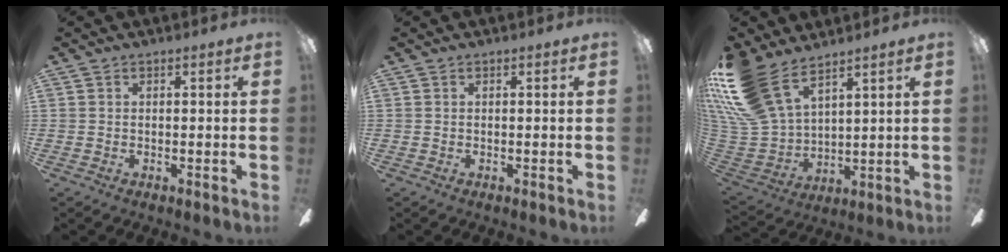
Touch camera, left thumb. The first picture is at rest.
{"total": 0.0}
{"total": 18.5, "force": [12.7, 8.8, 10.0], "torque": [-0.252, -0.068, 0.239]}